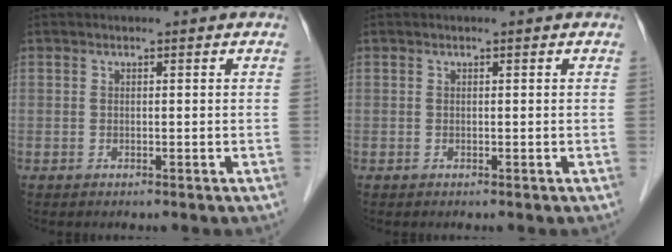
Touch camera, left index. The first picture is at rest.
{"total": 0.0}